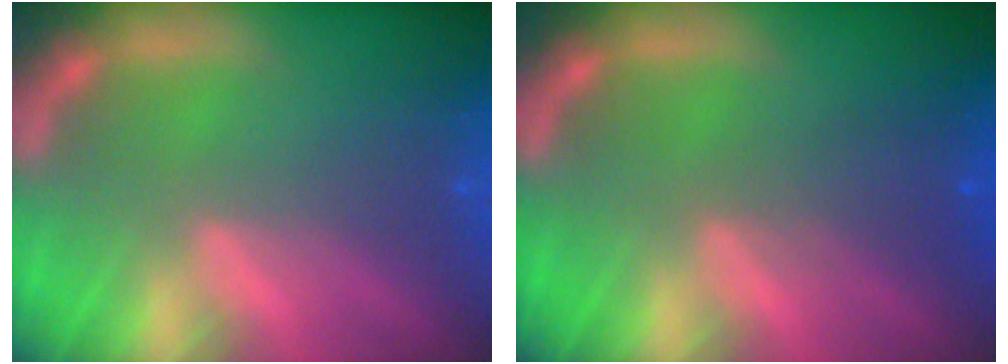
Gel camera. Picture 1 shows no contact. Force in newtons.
{"total": 2.5}